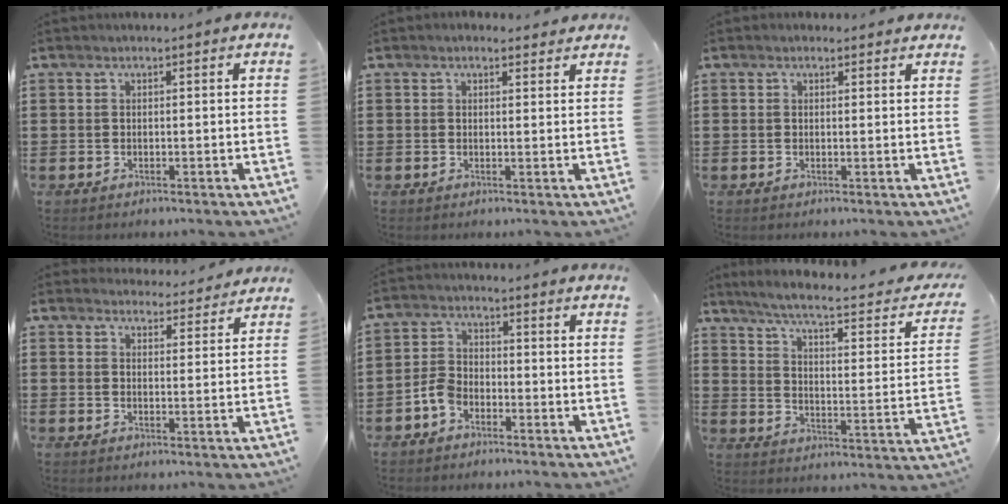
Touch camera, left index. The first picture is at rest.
{"total": 1.5, "force": [1.3, 0.6, 0.3], "torque": [-0.009, 0.005, 0.025]}
{"total": 0.9, "force": [0.7, 0.4, 0.3], "torque": [-0.007, 0.004, 0.014]}
{"total": 3.8, "force": [3.7, 0.7, 0.5], "torque": [-0.013, -0.017, 0.068]}
{"total": 3.8, "force": [-2.4, 2.3, 1.9], "torque": [-0.058, 0.004, -0.051]}
{"total": 5.3, "force": [4.1, -0.2, 3.4], "torque": [-0.086, -0.034, 0.060]}